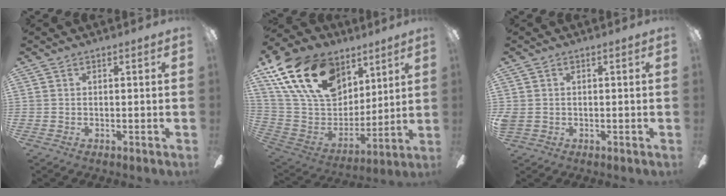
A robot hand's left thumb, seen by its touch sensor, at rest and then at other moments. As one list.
[{"total": 24.0, "force": [12.4, 15.8, 13.1], "torque": [-0.249, -0.041, 0.228]}, {"total": 1.7, "force": [-0.1, 1.5, 0.7], "torque": [-0.014, 0.005, -0.002]}]